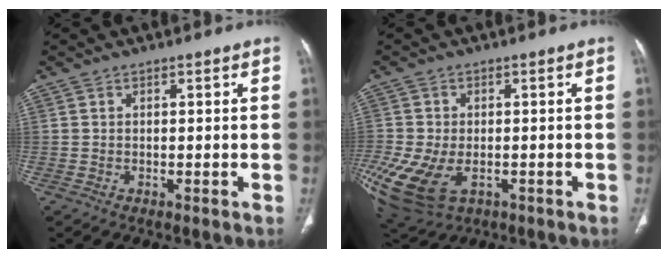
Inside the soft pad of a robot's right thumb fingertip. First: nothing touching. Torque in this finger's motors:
{"motor_torque": [3.10, 1.91, 0.85, -0.92, 0.20]}